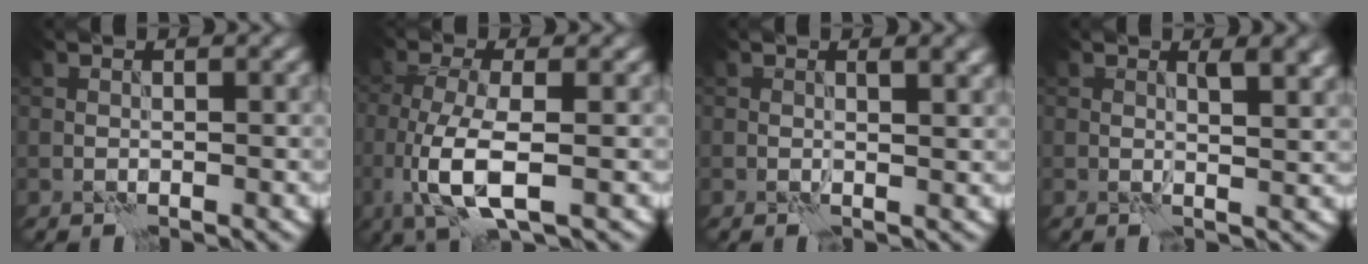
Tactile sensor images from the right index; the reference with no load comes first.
{"total": 6.2, "force": [-1.3, 2.1, 5.7], "torque": [-0.124, -0.006, -0.024]}
{"total": 1.9, "force": [0.6, 0.5, 1.7], "torque": [-0.022, -0.001, 0.010]}
{"total": 3.0, "force": [1.1, 0.8, 2.6], "torque": [-0.035, -0.001, 0.017]}